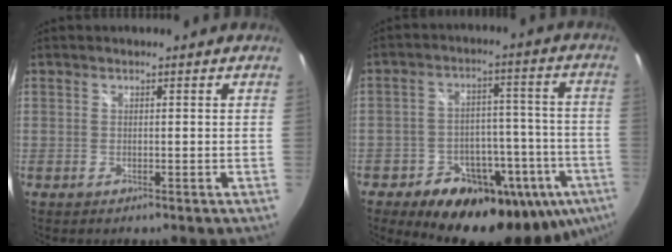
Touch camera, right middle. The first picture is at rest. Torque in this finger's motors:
{"motor_torque": [0.55, -0.69, 0.40, 0.21]}